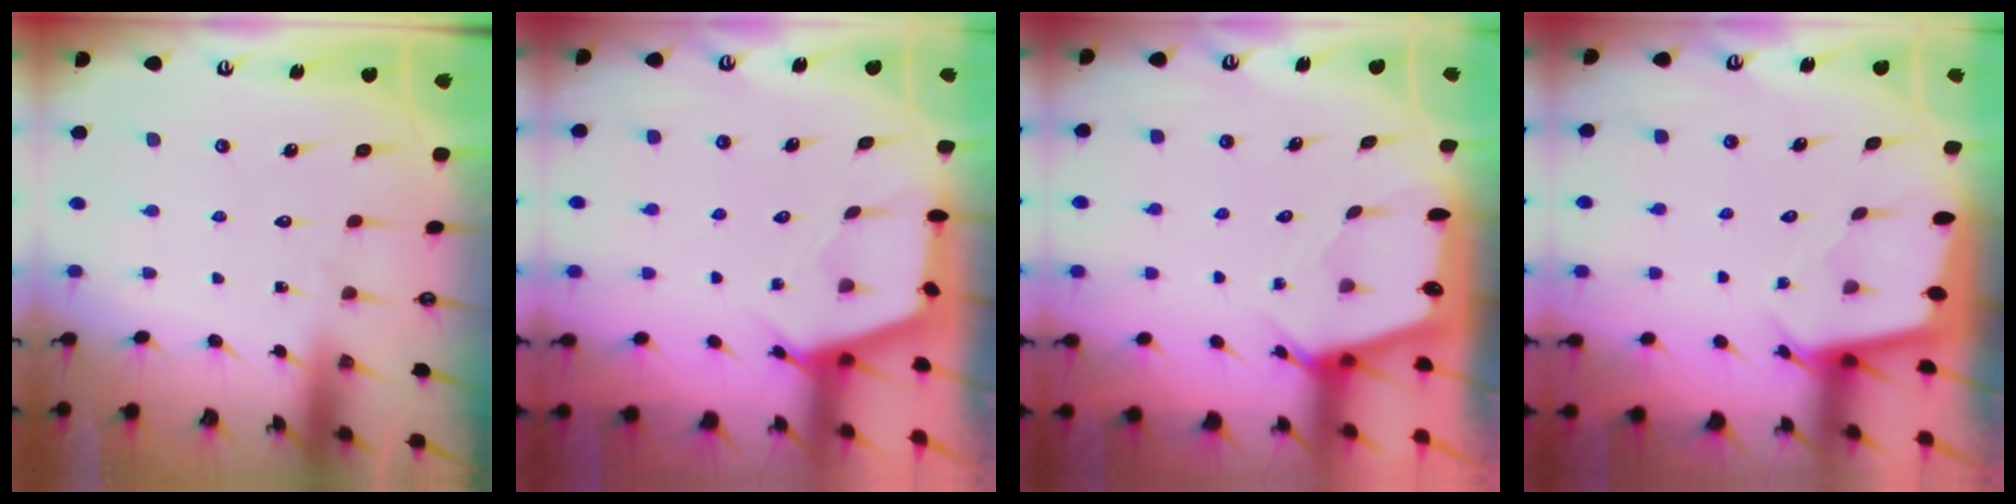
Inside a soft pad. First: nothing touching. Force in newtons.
{"total": 2.8, "press": 2.7, "slide": 0.4}
{"total": 2.4, "press": 2.4, "slide": 0.3}
{"total": 2.4, "press": 2.4, "slide": 0.2}